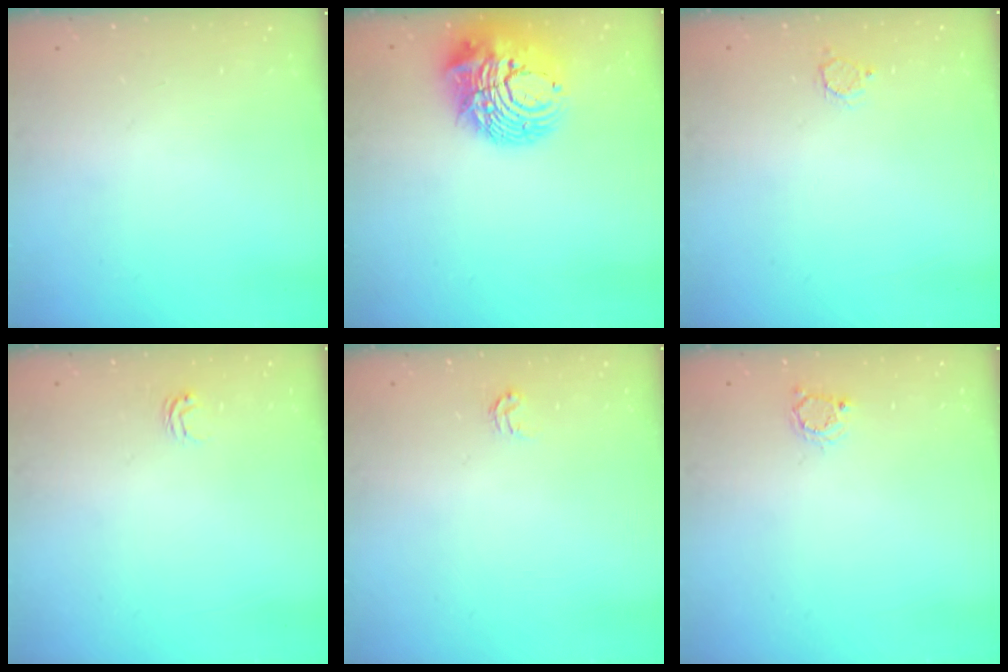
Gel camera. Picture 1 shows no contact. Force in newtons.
{"total": 15.9, "press": 15.8, "slide": 1.6}
{"total": 2.4, "press": 2.4, "slide": 0.3}
{"total": 2.1, "press": 2.1, "slide": 0.2}
{"total": 3.1, "press": 3.1, "slide": 0.4}
{"total": 2.5, "press": 2.5, "slide": 0.3}